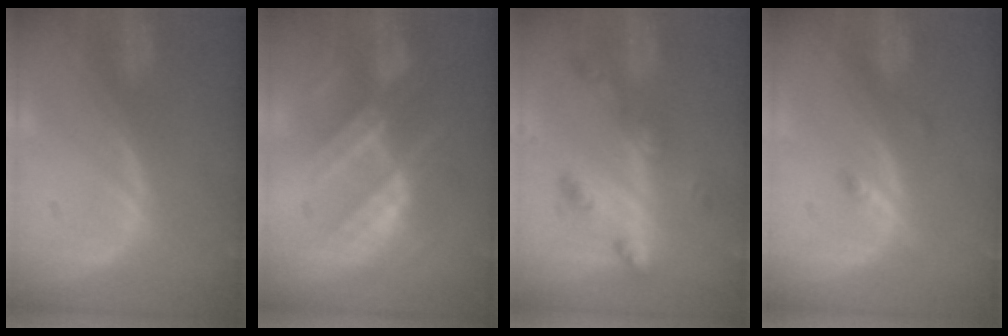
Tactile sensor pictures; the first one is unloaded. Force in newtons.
{"total": 8.9, "press": 7.8, "slide": 4.2}
{"total": 6.3, "press": 5.5, "slide": 3.1}
{"total": 2.2, "press": 1.8, "slide": 1.3}